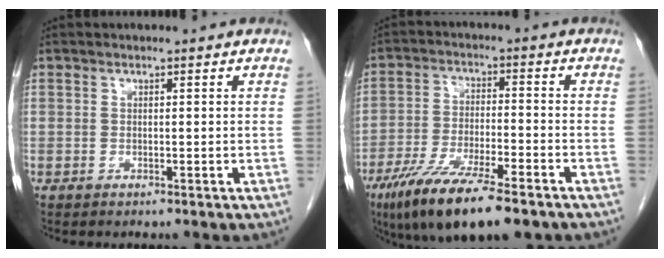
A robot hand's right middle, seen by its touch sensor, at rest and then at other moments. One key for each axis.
{"total": 13.6, "fx": -9.2, "fy": 2.1, "fz": 9.7, "tx": -0.181, "ty": -0.033, "tz": -0.158}